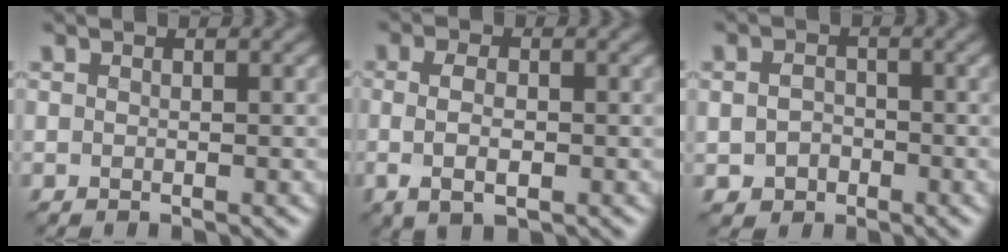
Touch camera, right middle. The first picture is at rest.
{"total": 2.8, "force": [-0.4, 1.3, 2.5], "torque": [-0.061, -0.002, -0.003]}
{"total": 1.8, "force": [-0.8, 1.5, 0.6], "torque": [-0.014, 0.001, -0.015]}